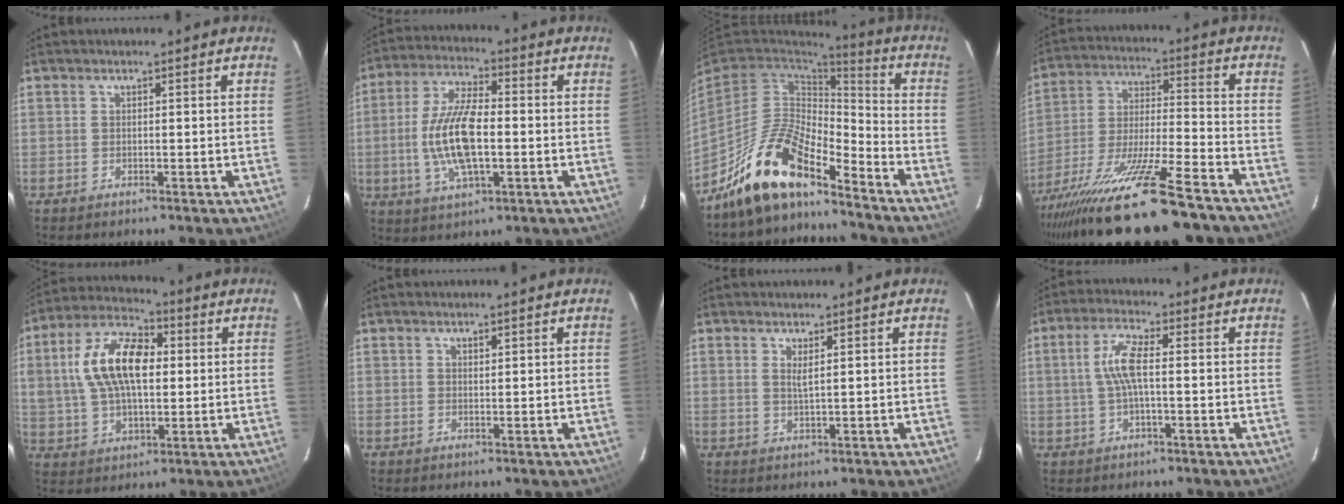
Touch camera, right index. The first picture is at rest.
{"total": 13.2, "force": [-1.7, 4.9, 12.1], "torque": [-0.248, 0.002, -0.031]}
{"total": 14.9, "force": [-11.8, 4.4, 8.0], "torque": [-0.170, -0.003, -0.223]}
{"total": 22.3, "force": [-17.5, 2.5, 13.7], "torque": [-0.269, -0.059, -0.286]}
{"total": 15.8, "force": [2.5, 8.7, 12.9], "torque": [-0.259, 0.024, 0.043]}
{"total": 0.7, "force": [0.5, 0.3, 0.3], "torque": [-0.004, 0.001, 0.010]}
{"total": 1.8, "force": [0.9, 0.1, 1.6], "torque": [-0.030, -0.003, 0.014]}
{"total": 6.2, "force": [0.1, 1.4, 6.0], "torque": [-0.123, 0.009, 0.003]}